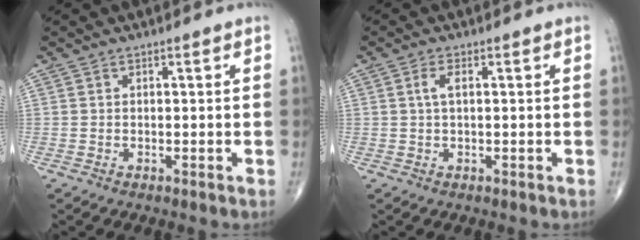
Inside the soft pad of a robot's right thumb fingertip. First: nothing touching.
{"total": 2.3, "force": [0.5, 0.8, 2.0], "torque": [-0.047, 0.006, 0.010]}